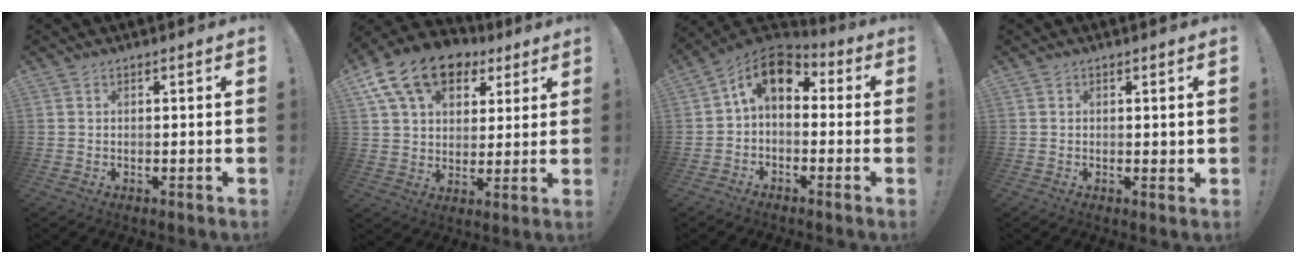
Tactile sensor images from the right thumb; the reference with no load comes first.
{"total": 17.4, "force": [9.2, 11.1, 9.9], "torque": [-0.162, -0.041, 0.169]}
{"total": 10.2, "force": [2.5, 6.5, 7.4], "torque": [-0.120, -0.002, 0.048]}
{"total": 0.9, "force": [0.4, 0.4, 0.7], "torque": [-0.011, 0.000, 0.007]}